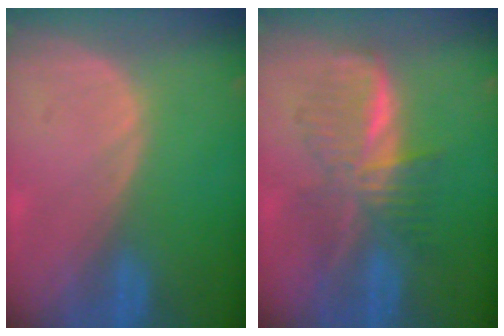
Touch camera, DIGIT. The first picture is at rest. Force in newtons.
{"total": 7.1, "press": 7.1, "slide": 0.2}